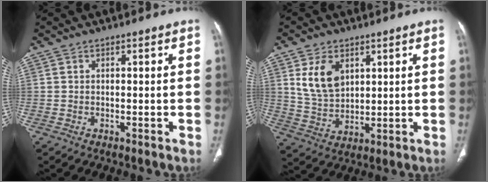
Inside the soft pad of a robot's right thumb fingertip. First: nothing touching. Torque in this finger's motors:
{"motor_torque": [0.84, 1.42, 0.26, 0.11, 0.20]}